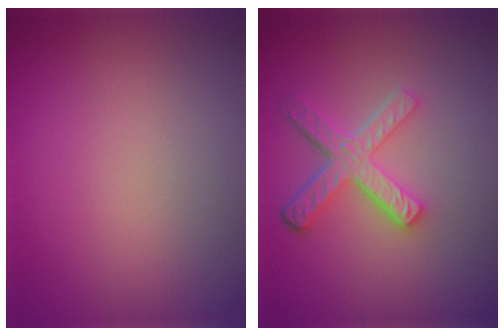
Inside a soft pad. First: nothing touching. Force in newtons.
{"total": 4.7, "press": 3.4, "slide": 3.2}